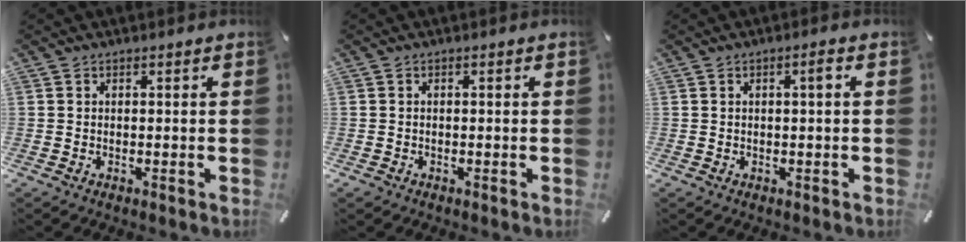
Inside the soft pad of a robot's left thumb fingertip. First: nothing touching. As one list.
[{"total": 0.6, "force": [-0.3, 0.5, 0.2], "torque": [-0.004, 0.002, -0.007]}, {"total": 2.0, "force": [0.3, 0.2, 2.0], "torque": [-0.036, 0.002, 0.003]}]